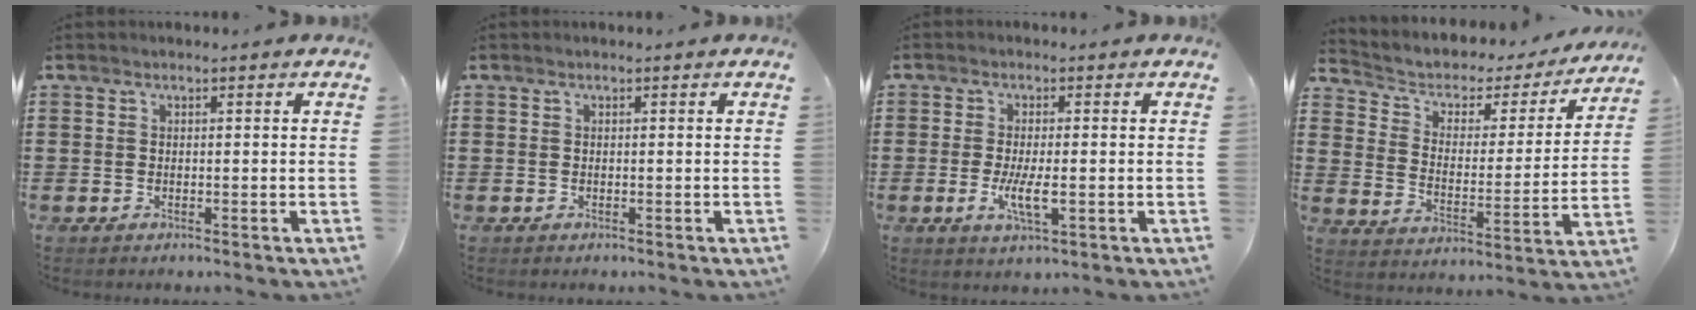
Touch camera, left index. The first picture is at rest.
{"total": 0.0}
{"total": 4.8, "force": [-1.0, 1.3, 4.5], "torque": [-0.090, -0.005, -0.019]}
{"total": 3.5, "force": [2.2, 2.4, 1.3], "torque": [-0.045, -0.014, 0.027]}